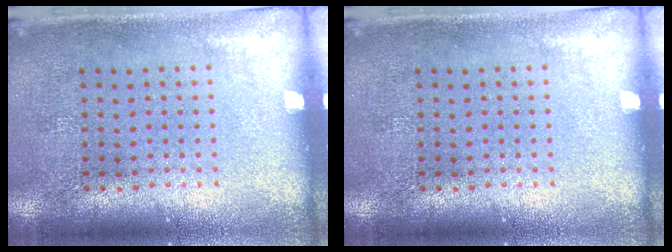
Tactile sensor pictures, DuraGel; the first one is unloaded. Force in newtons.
{"total": 0.0}